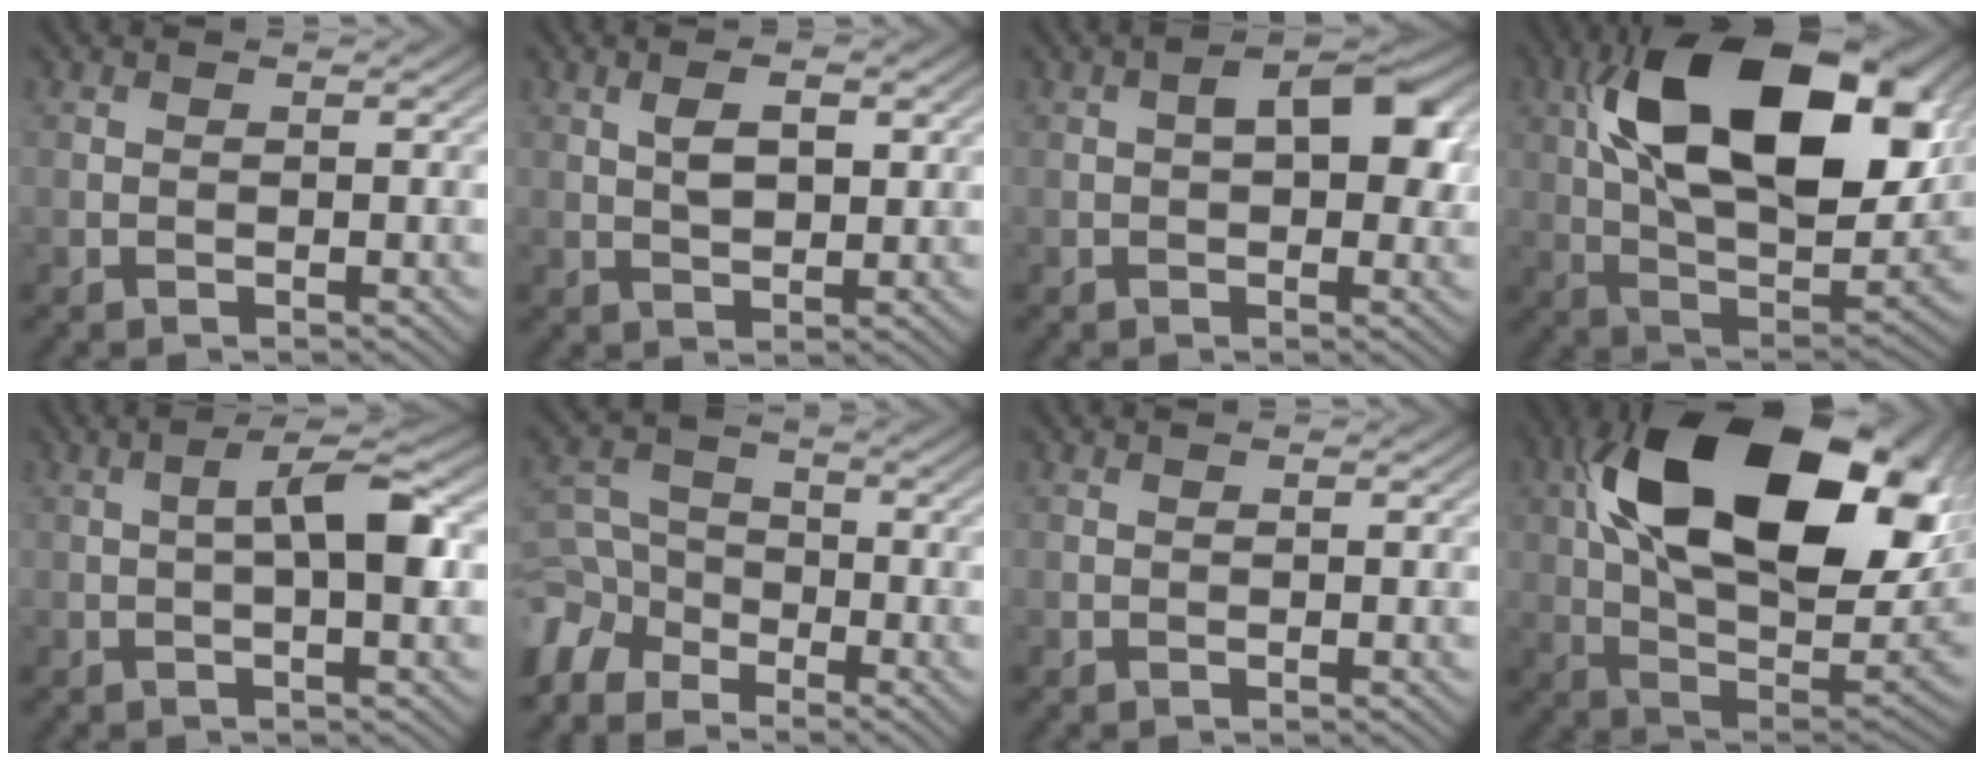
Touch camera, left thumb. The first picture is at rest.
{"total": 3.7, "force": [1.2, 1.8, 3.0], "torque": [-0.061, 0.001, 0.024]}
{"total": 6.2, "force": [0.9, 3.2, 5.3], "torque": [-0.072, 0.005, 0.011]}
{"total": 20.5, "force": [6.6, 10.9, 16.0], "torque": [-0.288, 0.015, 0.106]}
{"total": 5.2, "force": [0.2, 1.1, 5.1], "torque": [-0.084, 0.014, -0.004]}
{"total": 6.4, "force": [-4.6, 3.8, 2.1], "torque": [-0.051, -0.001, -0.112]}
{"total": 0.0}
{"total": 22.7, "force": [8.0, 12.7, 17.0], "torque": [-0.334, 0.017, 0.145]}